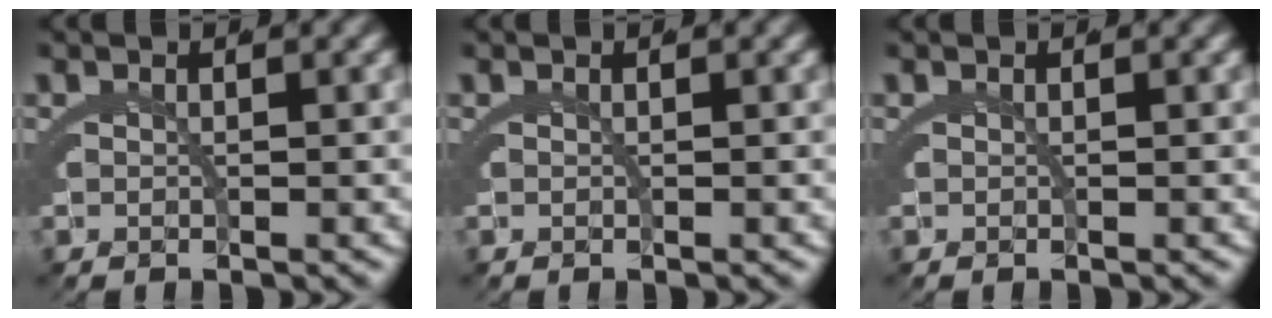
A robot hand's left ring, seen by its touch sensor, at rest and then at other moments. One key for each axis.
{"total": 0.0}
{"total": 0.0}